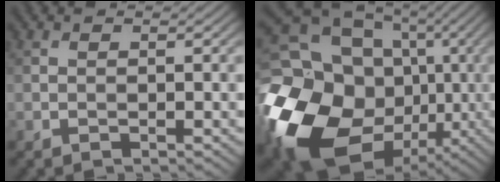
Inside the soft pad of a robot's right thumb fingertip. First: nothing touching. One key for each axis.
{"total": 23.9, "fx": -4.8, "fy": 19.1, "fz": 13.6, "tx": -0.314, "ty": -0.043, "tz": -0.108}